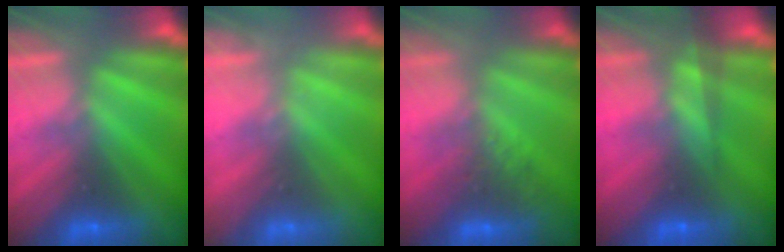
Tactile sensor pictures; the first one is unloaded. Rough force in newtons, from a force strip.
{"total": 2.1}
{"total": 2.7}
{"total": 7.1}